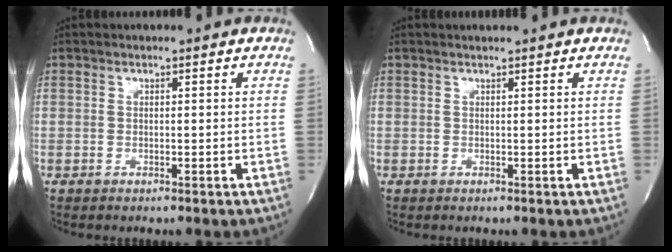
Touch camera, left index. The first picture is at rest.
{"total": 0.9, "force": [0.9, -0.2, 0.2], "torque": [-0.005, 0.002, 0.013]}